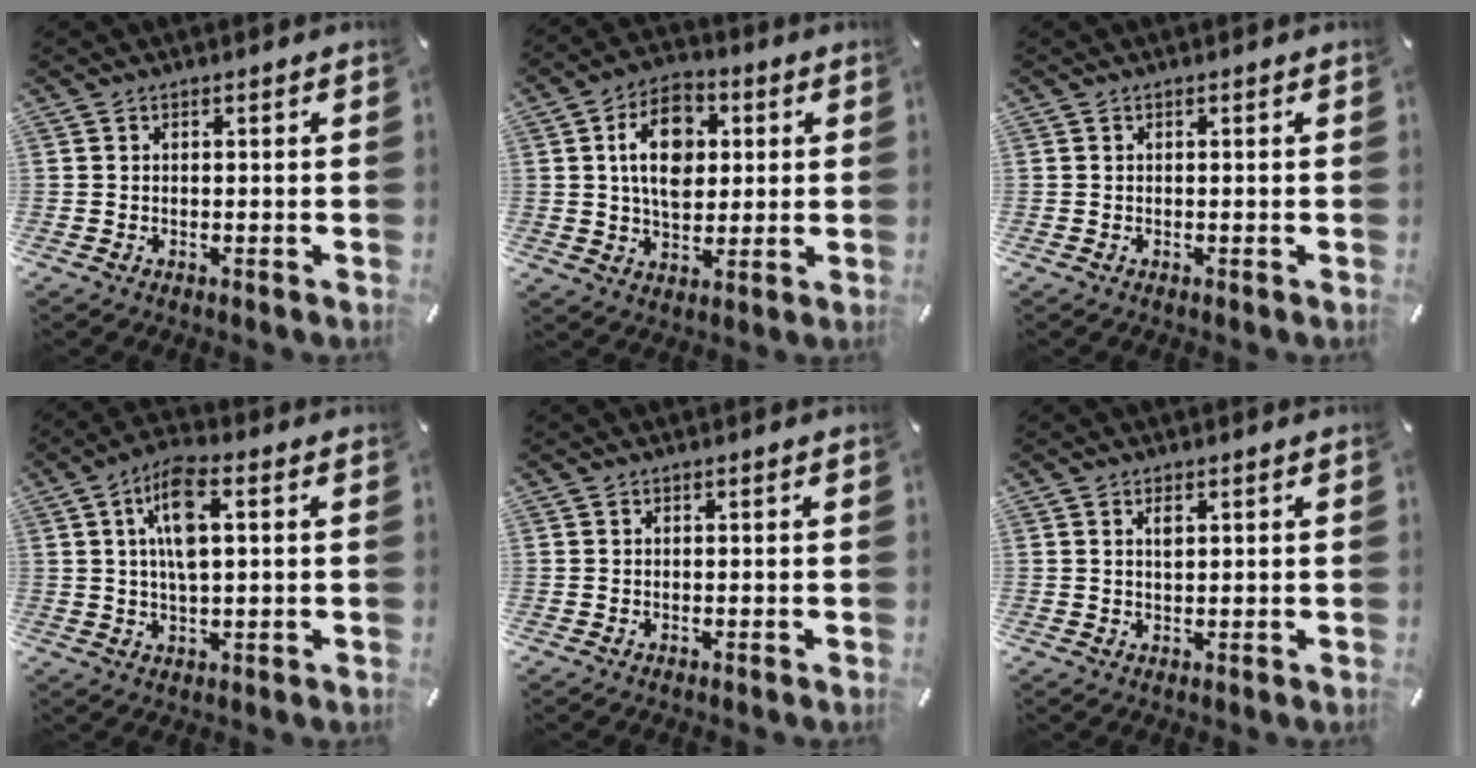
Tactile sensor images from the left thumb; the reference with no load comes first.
{"total": 12.3, "force": [2.3, 8.6, 8.5], "torque": [-0.145, 0.005, 0.039]}
{"total": 0.0}
{"total": 9.8, "force": [2.3, 4.0, 8.6], "torque": [-0.171, 0.004, 0.037]}
{"total": 0.0}
{"total": 1.8, "force": [0.7, 0.8, 1.4], "torque": [-0.031, 0.001, 0.013]}